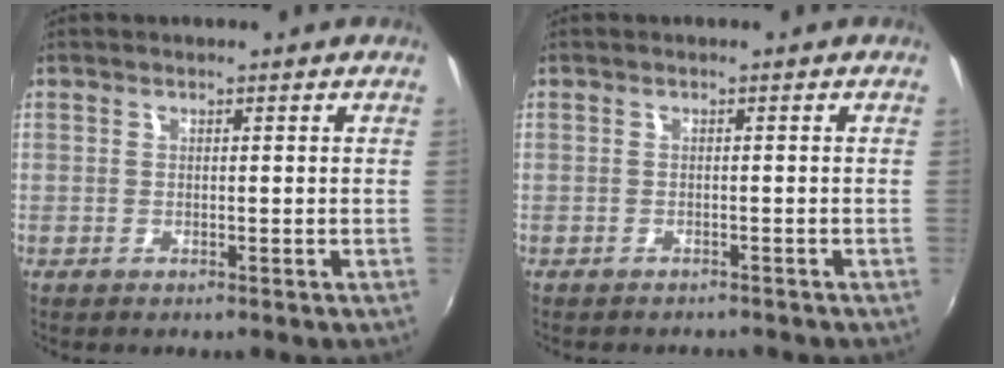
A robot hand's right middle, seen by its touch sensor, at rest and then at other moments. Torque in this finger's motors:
{"motor_torque": [0.08, -0.06, 0.02, 0.03]}